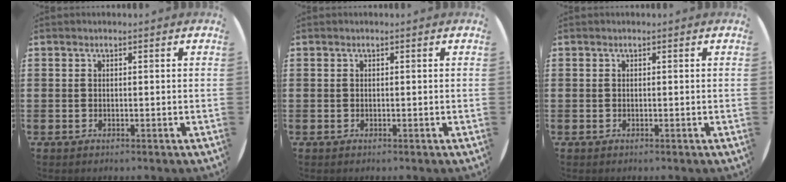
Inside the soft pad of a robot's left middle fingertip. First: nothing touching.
{"total": 0.0}
{"total": 0.0}